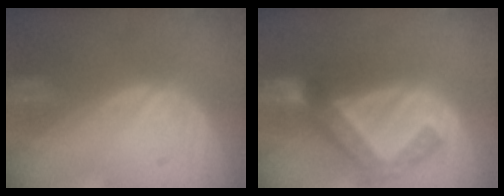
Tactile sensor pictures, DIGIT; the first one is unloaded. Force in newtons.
{"total": 6.2, "press": 6.0, "slide": 1.4}